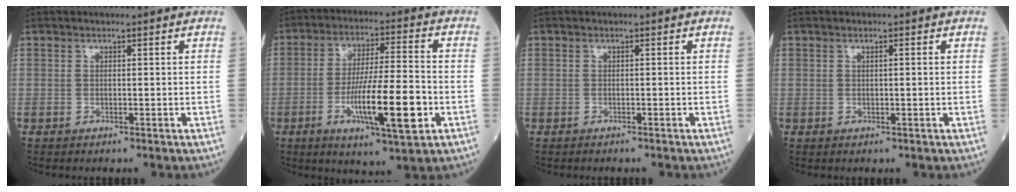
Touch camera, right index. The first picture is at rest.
{"total": 13.3, "force": [-4.1, 1.5, 12.6], "torque": [-0.218, -0.011, -0.067]}
{"total": 1.5, "force": [-1.4, 0.1, 0.5], "torque": [-0.009, -0.001, -0.017]}
{"total": 0.5, "force": [0.1, 0.0, 0.5], "torque": [-0.010, 0.001, 0.002]}